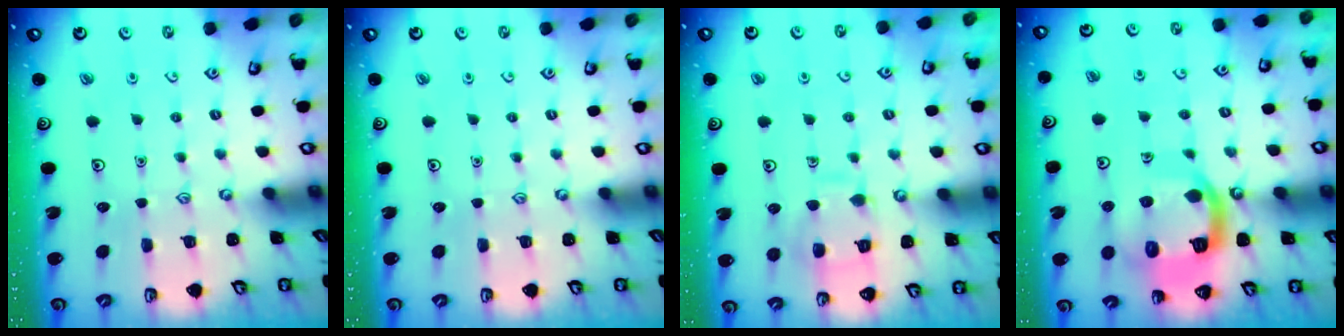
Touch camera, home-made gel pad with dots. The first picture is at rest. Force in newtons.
{"total": 0.0}
{"total": 10.6, "press": 10.6, "slide": 1.0}
{"total": 15.8, "press": 15.7, "slide": 1.9}